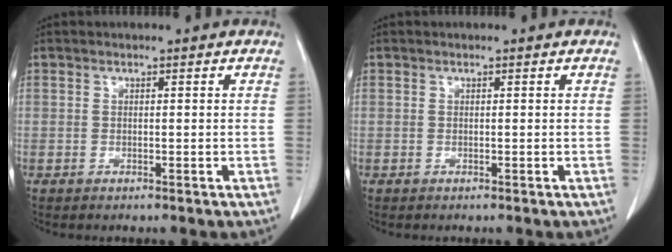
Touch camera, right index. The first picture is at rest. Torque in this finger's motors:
{"motor_torque": [0.00, 0.00, 0.00, 0.00]}